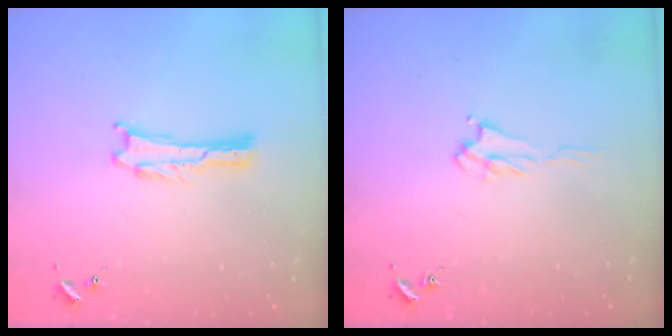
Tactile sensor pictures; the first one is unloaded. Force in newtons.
{"total": 3.1, "press": 3.1, "slide": 0.5}